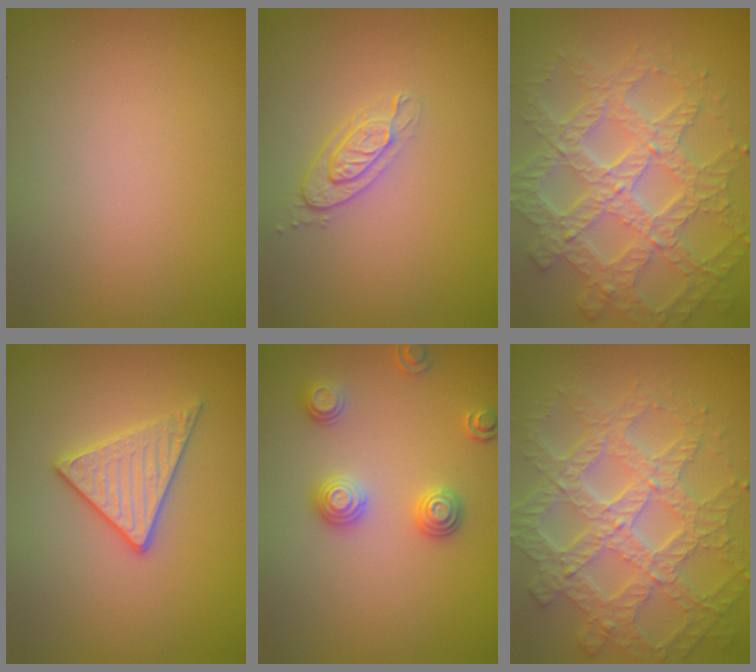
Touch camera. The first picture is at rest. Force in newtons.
{"total": 2.1, "press": 1.9, "slide": 0.9}
{"total": 7.8, "press": 6.2, "slide": 4.8}
{"total": 2.8, "press": 2.6, "slide": 1.0}
{"total": 2.7, "press": 2.6, "slide": 0.9}
{"total": 7.8, "press": 6.2, "slide": 4.8}